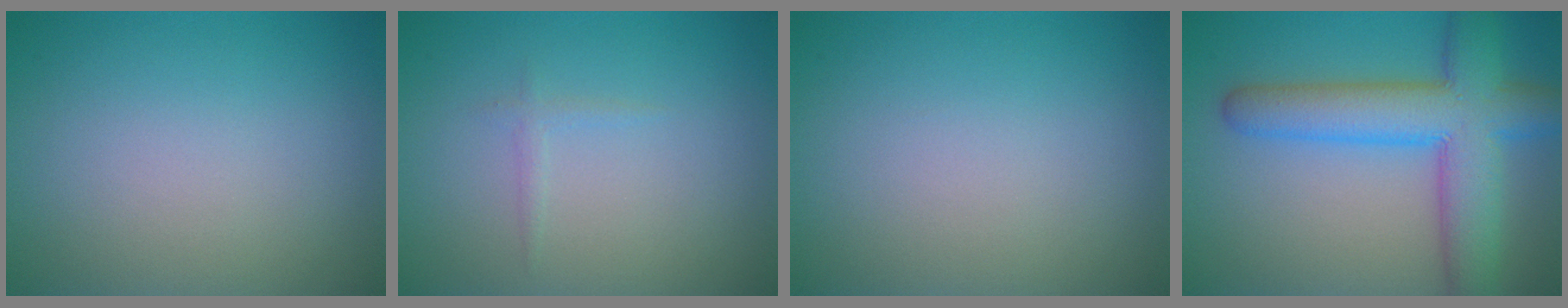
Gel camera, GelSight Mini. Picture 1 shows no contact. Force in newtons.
{"total": 0.7, "press": 0.7, "slide": 0.1}
{"total": 0.0}
{"total": 8.4, "press": 8.4, "slide": 0.4}